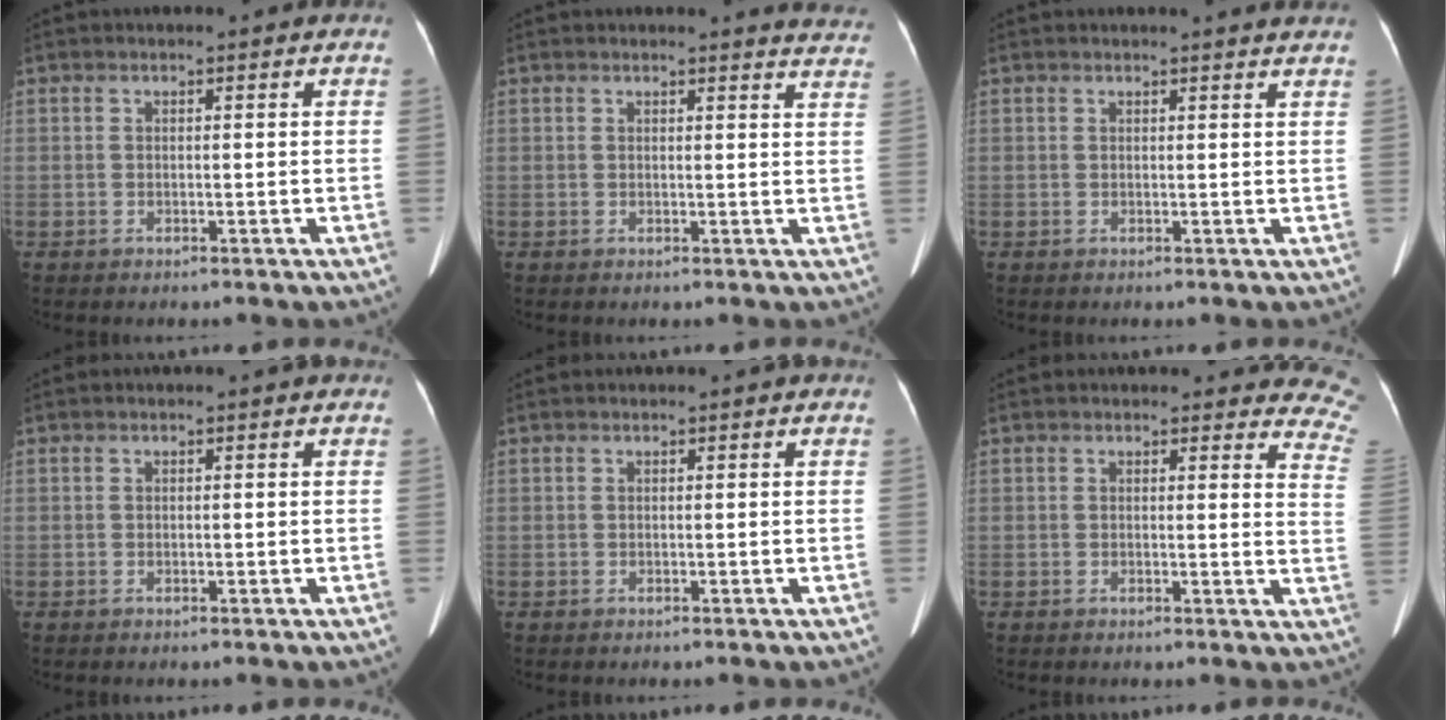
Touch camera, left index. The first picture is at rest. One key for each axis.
{"total": 6.4, "fx": 6.3, "fy": 1.0, "fz": 0.8, "tx": 0.012, "ty": -0.032, "tz": 0.033}
{"total": 4.3, "fx": 4.2, "fy": 0.4, "fz": 1.0, "tx": -0.011, "ty": 0.003, "tz": 0.033}
{"total": 0.0}
{"total": 0.0}
{"total": 9.6, "fx": 8.8, "fy": 3.0, "fz": 2.4, "tx": 0.017, "ty": -0.046, "tz": 0.049}